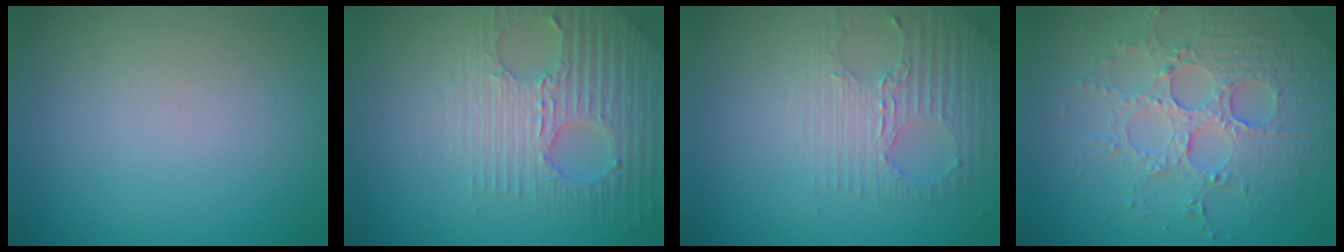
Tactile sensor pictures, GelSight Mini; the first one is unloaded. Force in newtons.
{"total": 3.9, "press": 3.7, "slide": 0.9}
{"total": 2.8, "press": 2.5, "slide": 1.3}
{"total": 5.2, "press": 4.6, "slide": 2.3}